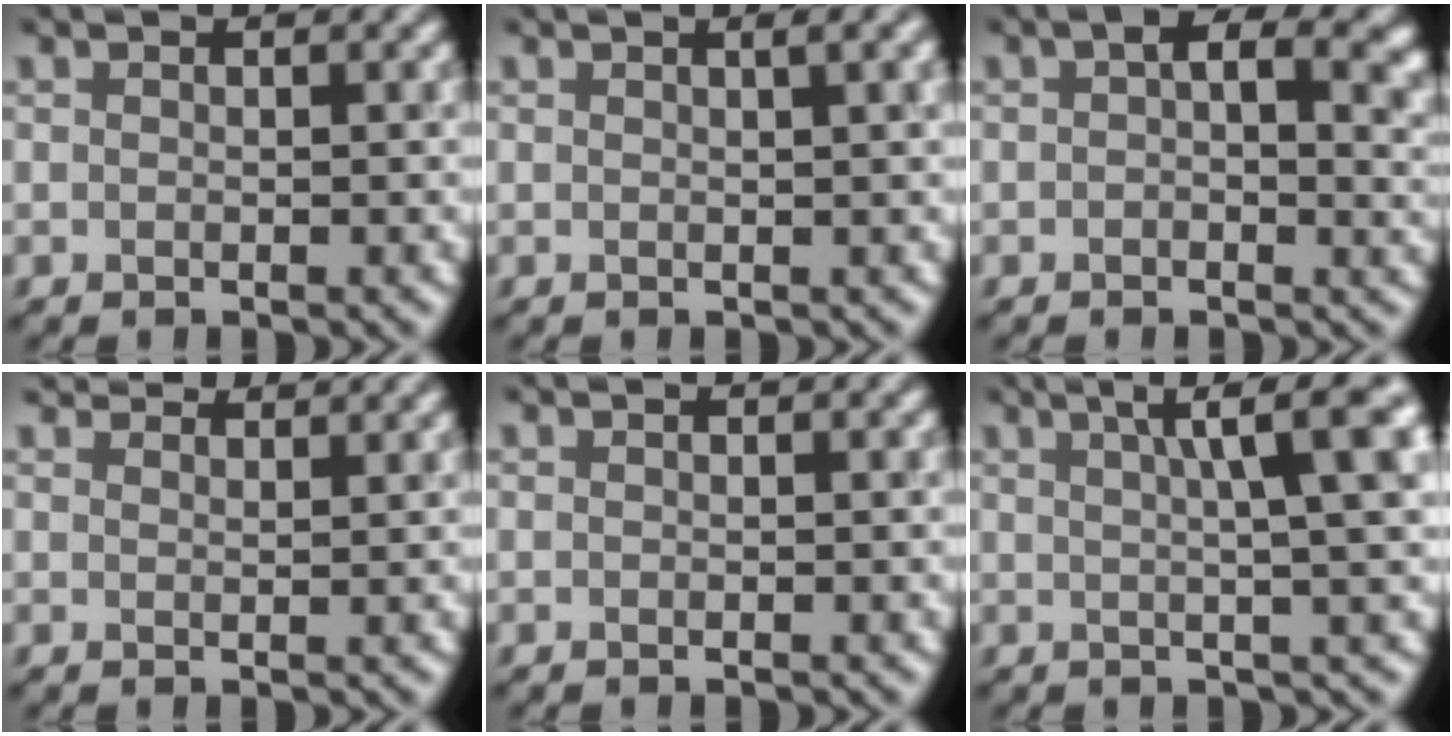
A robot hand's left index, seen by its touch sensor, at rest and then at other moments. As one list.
[{"total": 3.3, "force": [0.9, 1.2, 3.0], "torque": [-0.021, 0.014, 0.003]}, {"total": 6.4, "force": [1.3, 3.2, 5.4], "torque": [-0.061, 0.013, 0.013]}, {"total": 5.0, "force": [4.6, 1.0, 1.5], "torque": [-0.024, 0.014, 0.041]}, {"total": 0.0}, {"total": 8.7, "force": [2.8, 1.7, 8.0], "torque": [-0.069, 0.031, 0.032]}]